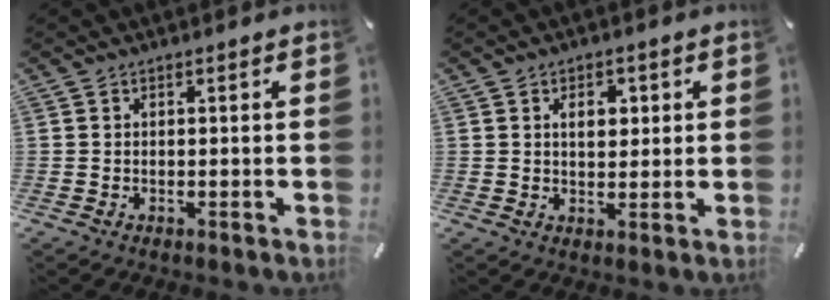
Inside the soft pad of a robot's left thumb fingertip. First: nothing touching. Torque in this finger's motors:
{"motor_torque": [0.78, 0.88, 0.38, -0.45, 0.20]}